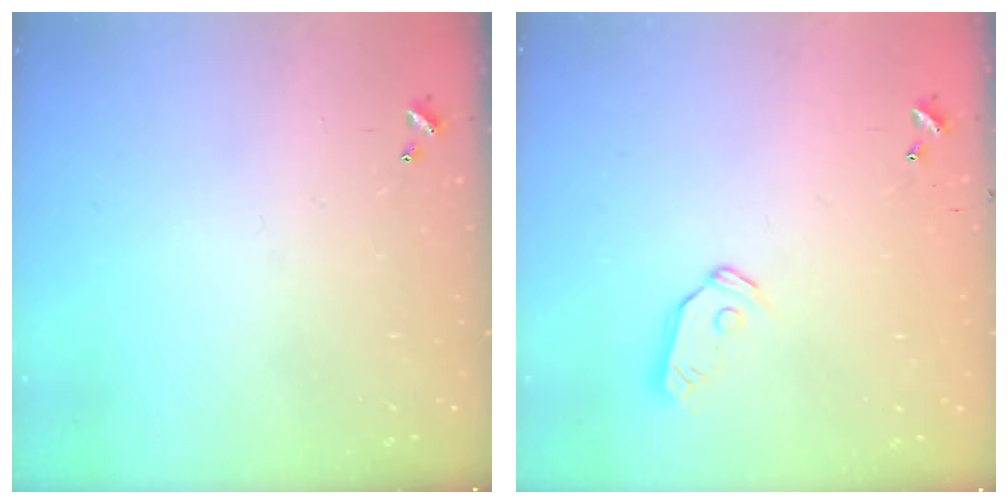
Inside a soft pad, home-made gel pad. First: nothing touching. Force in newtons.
{"total": 7.6, "press": 7.6, "slide": 0.2}